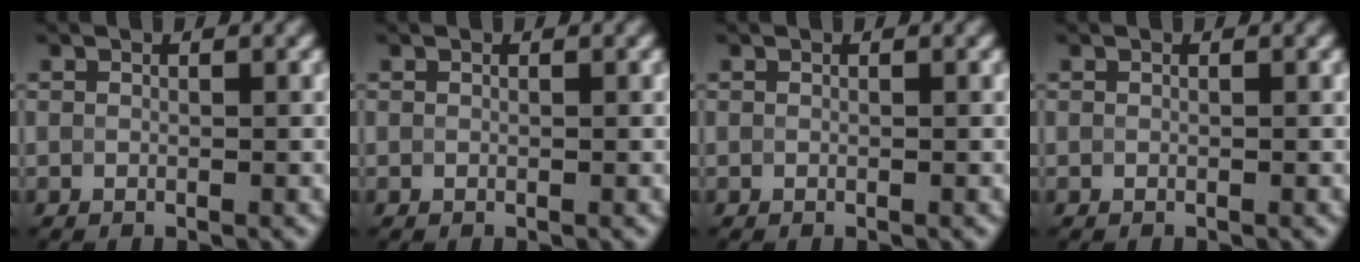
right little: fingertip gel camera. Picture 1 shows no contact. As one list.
[{"total": 0.0}, {"total": 0.0}, {"total": 0.0}]